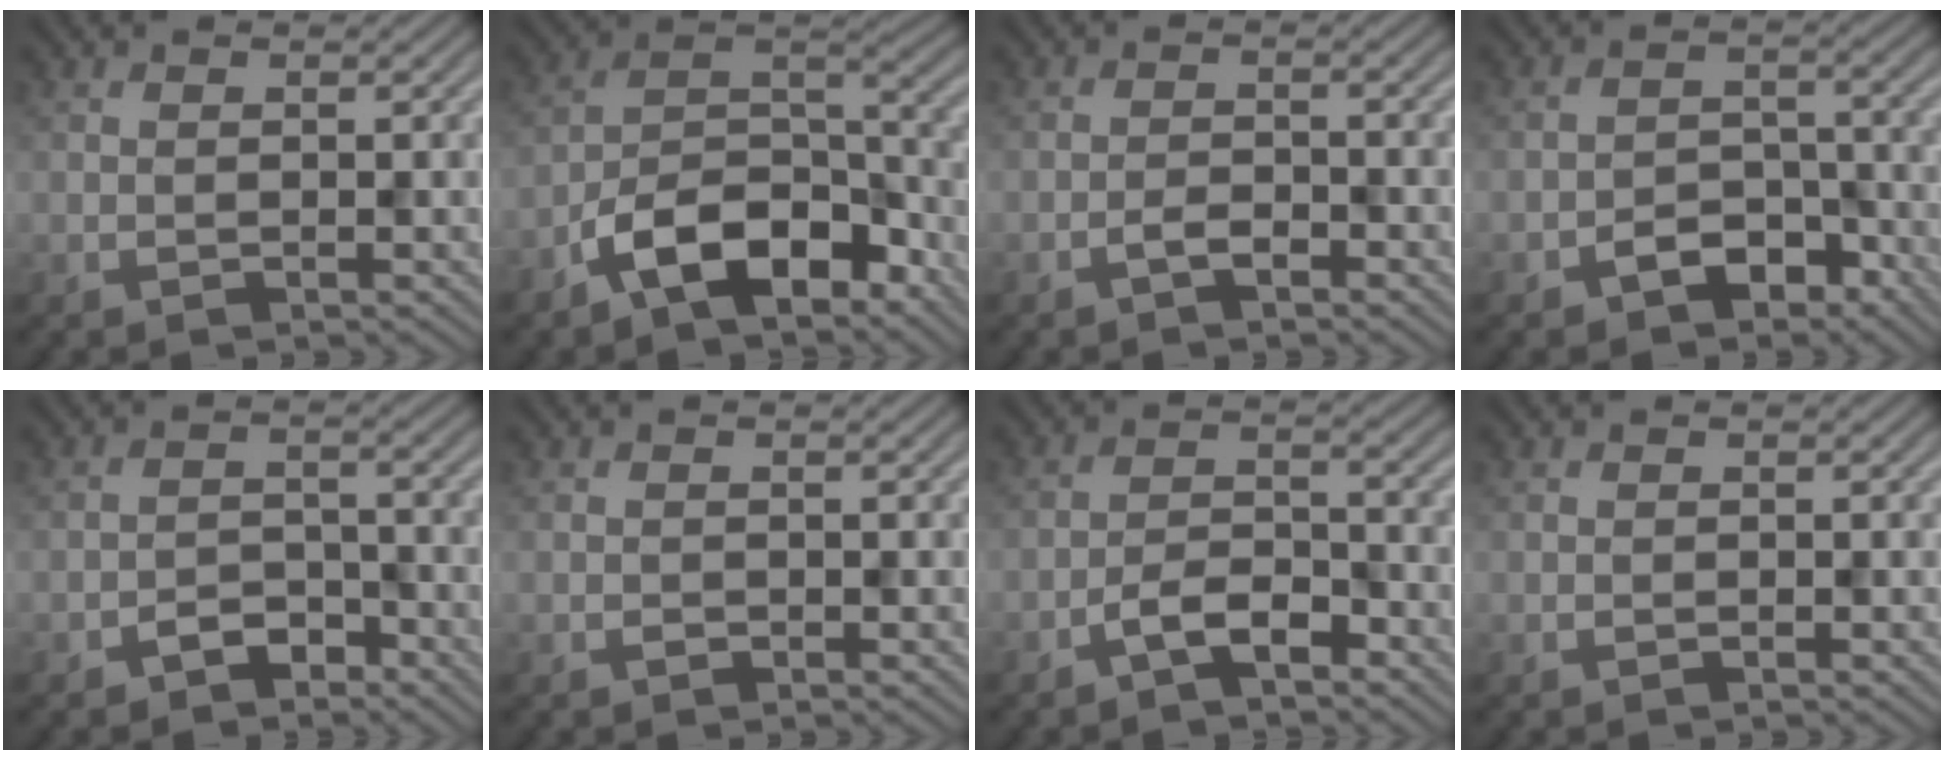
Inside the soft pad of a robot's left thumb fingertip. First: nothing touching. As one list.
[{"total": 10.0, "force": [-6.3, 4.8, 6.1], "torque": [-0.098, 0.007, -0.135]}, {"total": 2.1, "force": [-1.4, 0.8, 1.3], "torque": [-0.023, 0.004, -0.029]}, {"total": 4.6, "force": [-3.1, 2.6, 2.2], "torque": [-0.035, 0.006, -0.056]}, {"total": 3.1, "force": [-2.3, 1.7, 1.2], "torque": [-0.018, 0.006, -0.049]}, {"total": 0.5, "force": [-0.3, 0.4, 0.2], "torque": [-0.001, -0.002, -0.006]}, {"total": 4.2, "force": [-2.8, 1.6, 2.6], "torque": [-0.045, 0.009, -0.062]}, {"total": 0.0}]